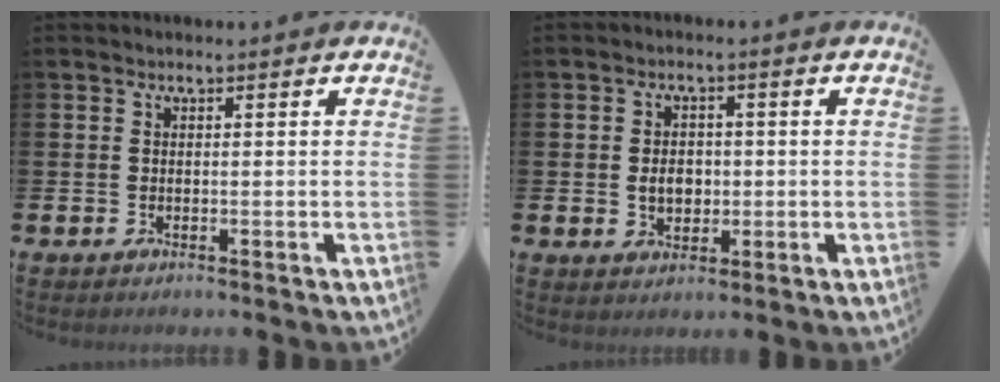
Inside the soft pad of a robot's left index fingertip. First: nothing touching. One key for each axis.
{"total": 3.4, "fx": -0.2, "fy": 2.6, "fz": 2.2, "tx": -0.022, "ty": -0.002, "tz": -0.012}